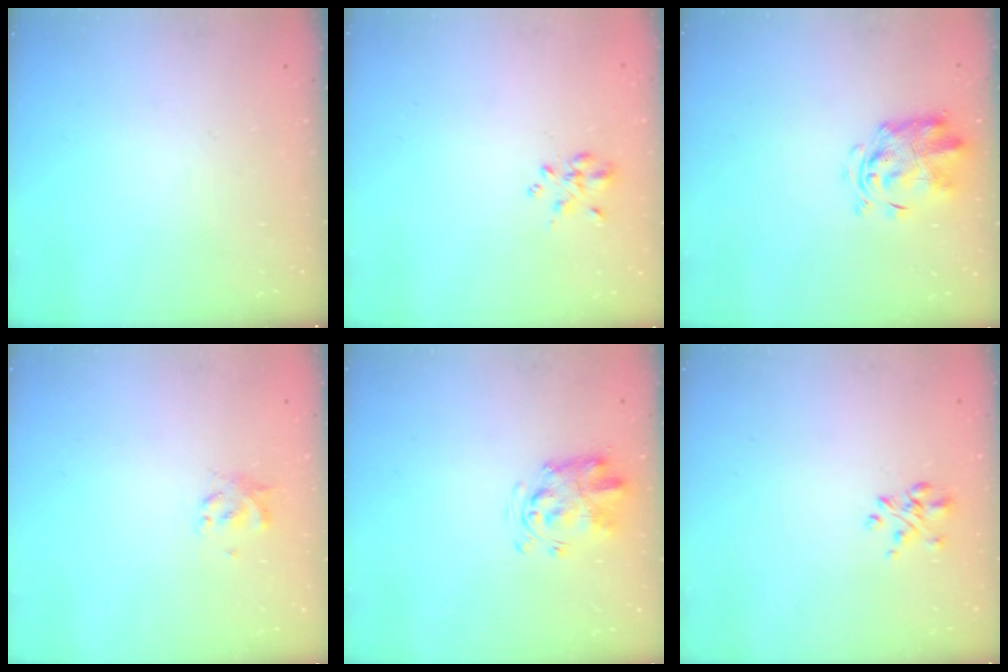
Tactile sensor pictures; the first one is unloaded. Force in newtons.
{"total": 2.4, "press": 2.3, "slide": 0.9}
{"total": 3.0, "press": 2.9, "slide": 0.6}
{"total": 2.8, "press": 2.8, "slide": 0.6}
{"total": 3.1, "press": 3.1, "slide": 0.6}
{"total": 3.1, "press": 3.0, "slide": 1.0}